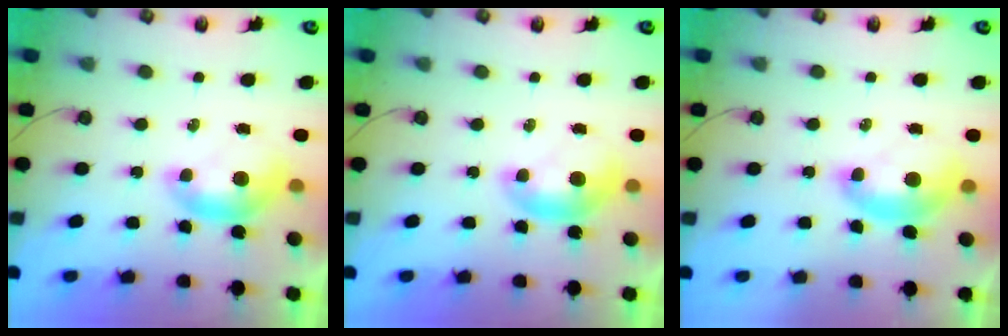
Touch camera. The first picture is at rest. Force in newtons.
{"total": 0.0}
{"total": 2.3, "press": 2.3, "slide": 0.6}